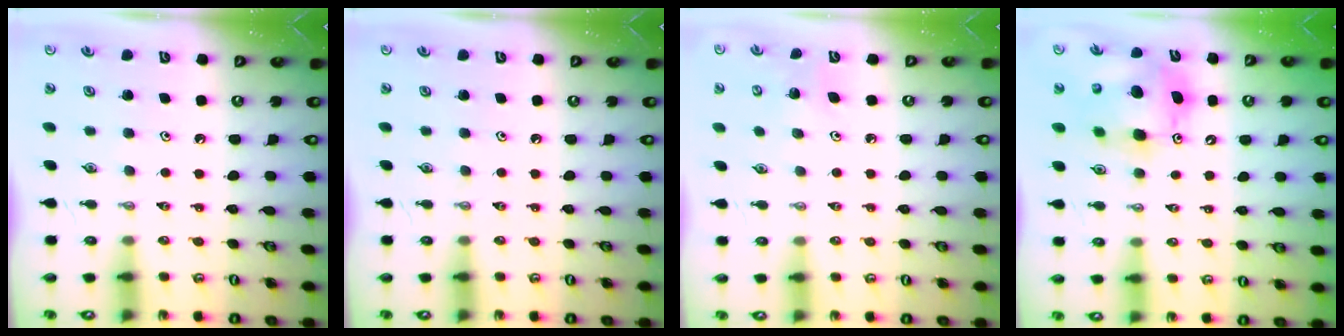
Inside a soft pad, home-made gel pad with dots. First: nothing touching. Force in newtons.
{"total": 0.0}
{"total": 3.8, "press": 3.8, "slide": 0.3}
{"total": 13.0, "press": 12.7, "slide": 2.7}